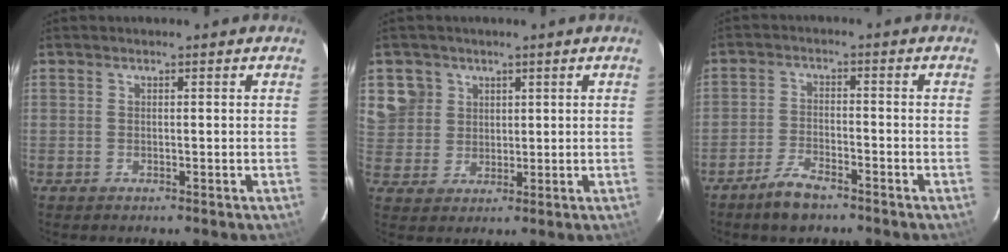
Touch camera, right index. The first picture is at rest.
{"total": 6.6, "force": [2.8, 6.0, 0.7], "torque": [-0.009, 0.018, 0.058]}
{"total": 5.8, "force": [-4.5, 2.0, 3.1], "torque": [-0.081, -0.002, -0.085]}